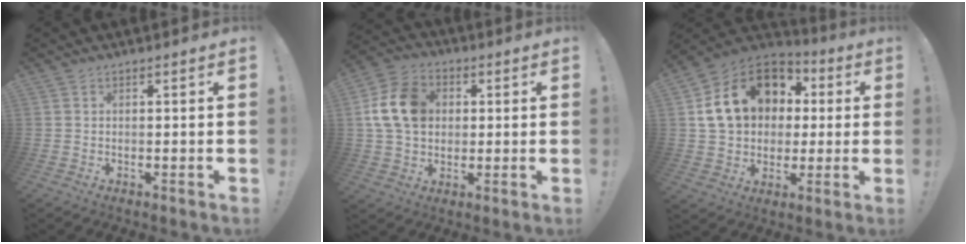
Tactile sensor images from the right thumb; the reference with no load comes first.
{"total": 14.8, "force": [2.6, 11.5, 8.9], "torque": [-0.151, 0.003, 0.053]}
{"total": 20.3, "force": [5.8, 15.6, 11.6], "torque": [-0.174, -0.009, 0.127]}